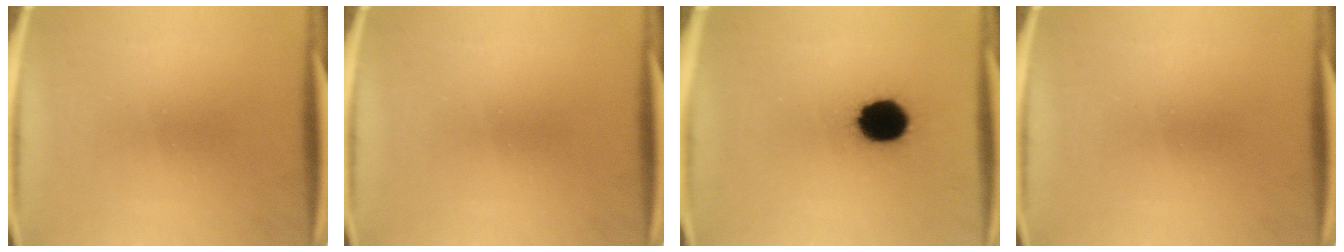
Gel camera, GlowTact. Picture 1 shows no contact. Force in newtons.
{"total": 0.0}
{"total": 13.0}
{"total": 0.0}